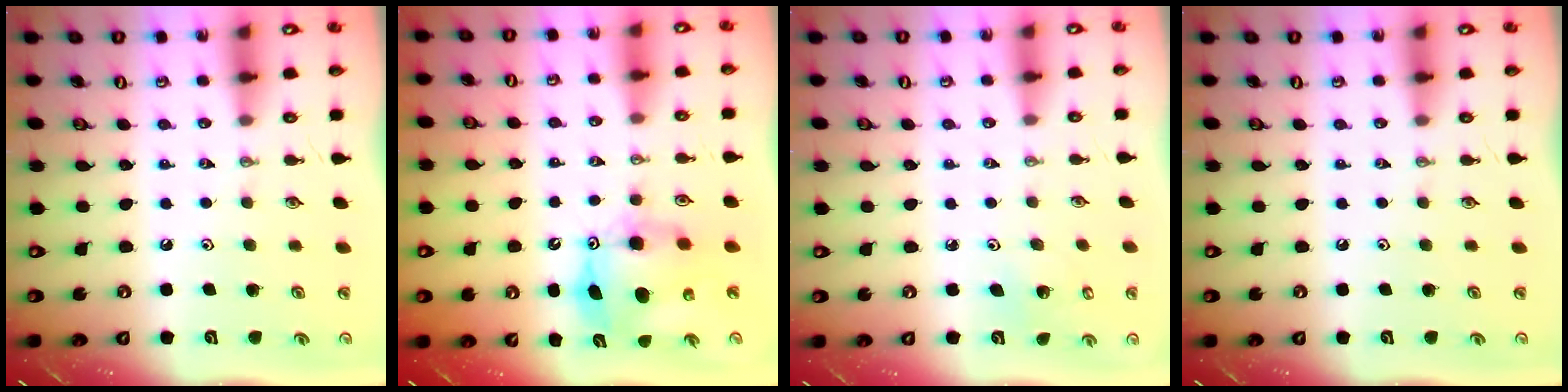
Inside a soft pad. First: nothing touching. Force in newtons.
{"total": 10.4, "press": 10.4, "slide": 0.6}
{"total": 3.5, "press": 3.5, "slide": 0.3}
{"total": 0.0}